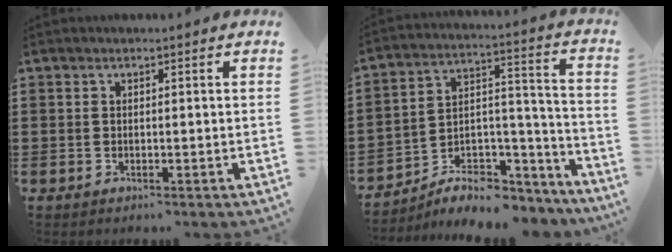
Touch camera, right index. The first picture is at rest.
{"total": 6.9, "force": [-5.8, 3.3, 1.8], "torque": [-0.026, 0.014, -0.105]}